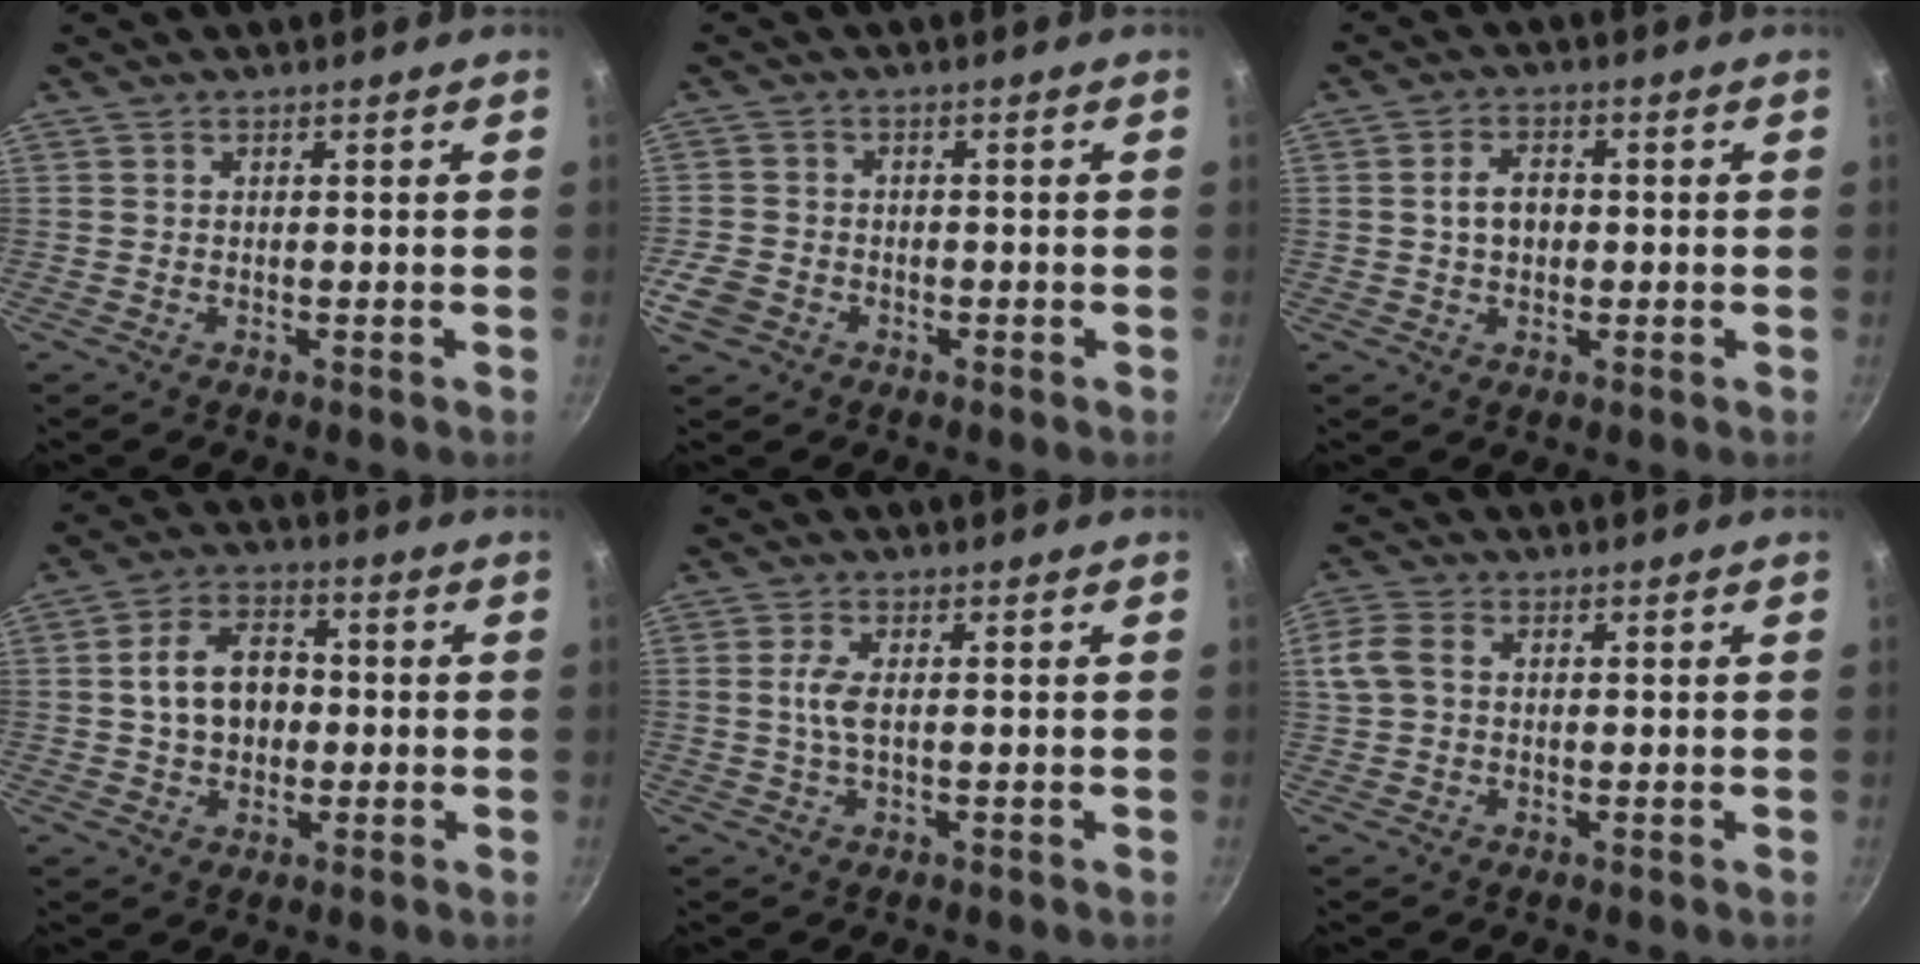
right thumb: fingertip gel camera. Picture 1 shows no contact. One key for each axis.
{"total": 5.0, "fx": -2.3, "fy": 3.9, "fz": 2.2, "tx": -0.042, "ty": 0.021, "tz": -0.043}
{"total": 4.9, "fx": 0.1, "fy": 3.4, "fz": 3.5, "tx": -0.044, "ty": 0.012, "tz": -0.002}
{"total": 9.8, "fx": 0.1, "fy": 7.1, "fz": 6.8, "tx": -0.092, "ty": 0.022, "tz": -0.005}
{"total": 3.4, "fx": 0.2, "fy": 1.1, "fz": 3.2, "tx": -0.078, "ty": 0.003, "tz": 0.001}
{"total": 4.9, "fx": 0.7, "fy": 3.5, "fz": 3.4, "tx": -0.076, "ty": 0.010, "tz": 0.008}